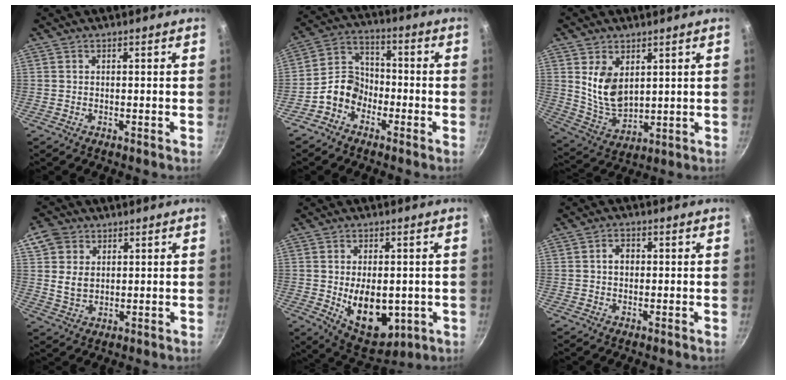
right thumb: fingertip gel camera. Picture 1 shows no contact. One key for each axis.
{"total": 8.3, "fx": -3.7, "fy": 6.4, "fz": 3.7, "tx": -0.037, "ty": 0.044, "tz": -0.088}
{"total": 9.8, "fx": 3.1, "fy": 6.2, "fz": 6.9, "tx": -0.111, "ty": -0.034, "tz": 0.077}
{"total": 6.9, "fx": 2.0, "fy": 5.5, "fz": 3.5, "tx": -0.043, "ty": -0.010, "tz": 0.035}
{"total": 12.9, "fx": -1.7, "fy": 8.0, "fz": 10.0, "tx": -0.115, "ty": -0.016, "tz": -0.002}
{"total": 2.8, "fx": 0.3, "fy": 2.2, "fz": 1.8, "tx": -0.016, "ty": 0.007, "tz": 0.002}